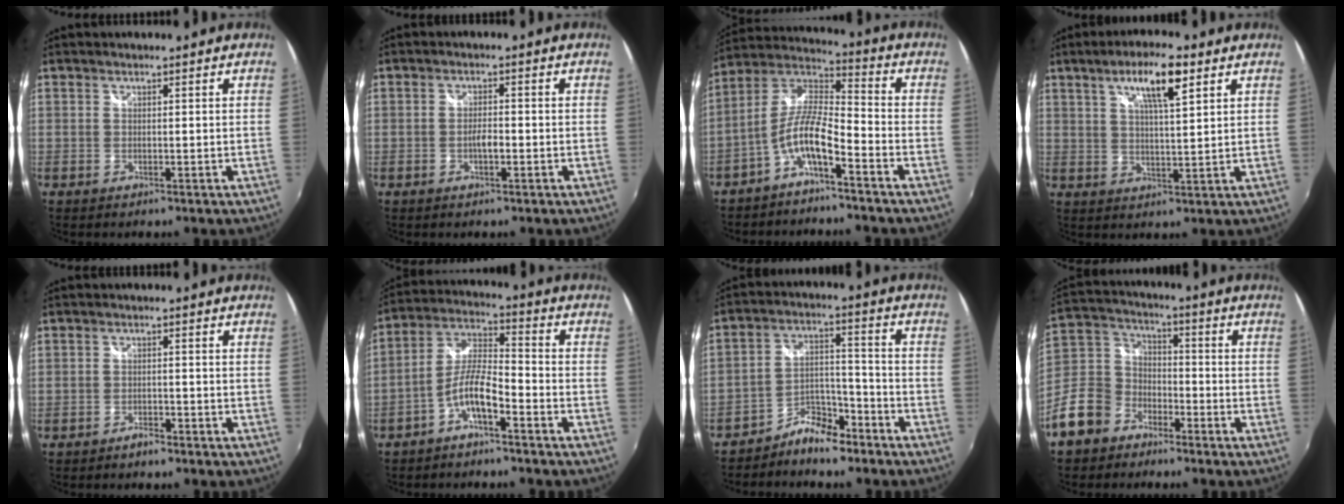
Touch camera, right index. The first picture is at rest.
{"total": 2.2, "force": [-0.9, 0.7, 1.9], "torque": [-0.035, 0.001, -0.017]}
{"total": 9.3, "force": [-5.2, 2.3, 7.4], "torque": [-0.164, 0.010, -0.099]}
{"total": 8.8, "force": [4.6, 1.6, 7.3], "torque": [-0.123, 0.009, 0.077]}
{"total": 2.1, "force": [-1.8, 0.6, 0.7], "torque": [-0.019, -0.001, -0.033]}
{"total": 7.5, "force": [-4.4, 1.9, 5.8], "torque": [-0.129, 0.015, -0.082]}
{"total": 7.6, "force": [-6.3, 2.8, 3.2], "torque": [-0.059, 0.025, -0.114]}
{"total": 14.4, "force": [-8.8, 10.2, 5.1], "torque": [-0.143, 0.034, -0.162]}